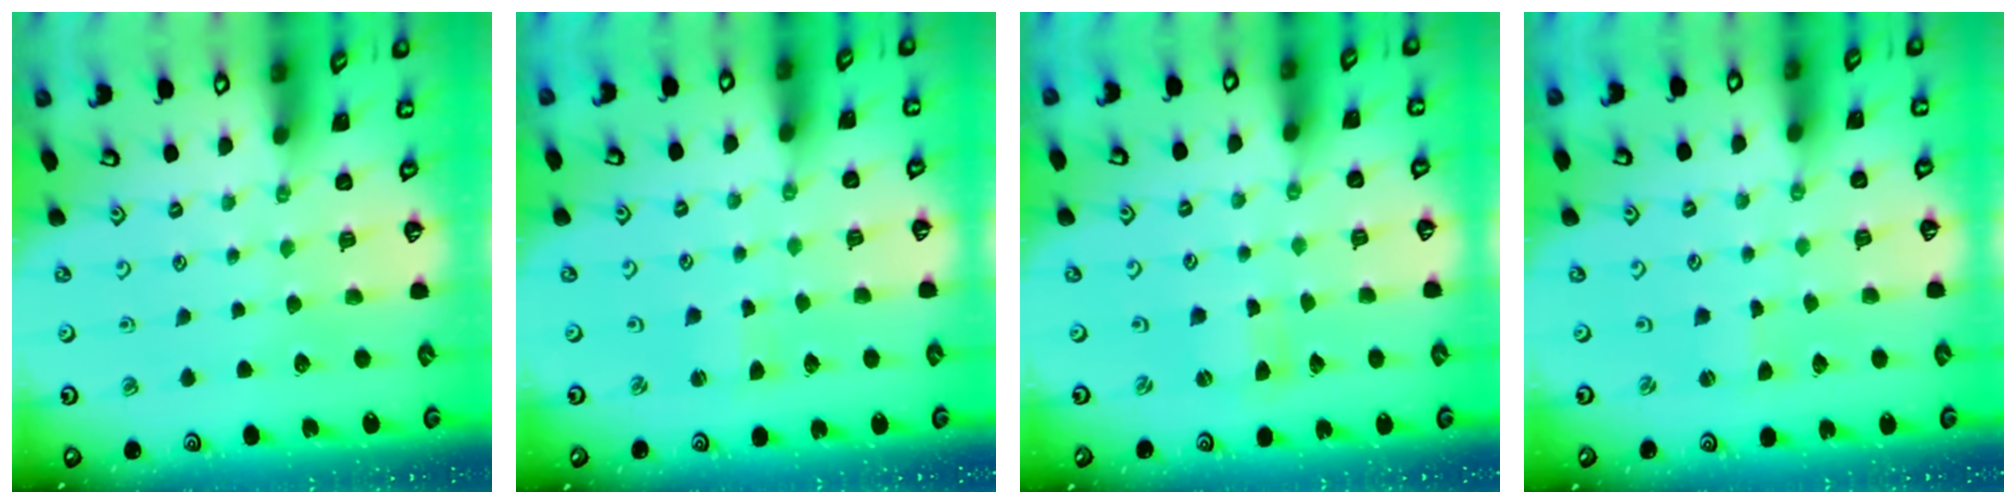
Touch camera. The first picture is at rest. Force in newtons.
{"total": 1.5, "press": 1.4, "slide": 0.2}
{"total": 0.0}
{"total": 0.7, "press": 0.7, "slide": 0.2}